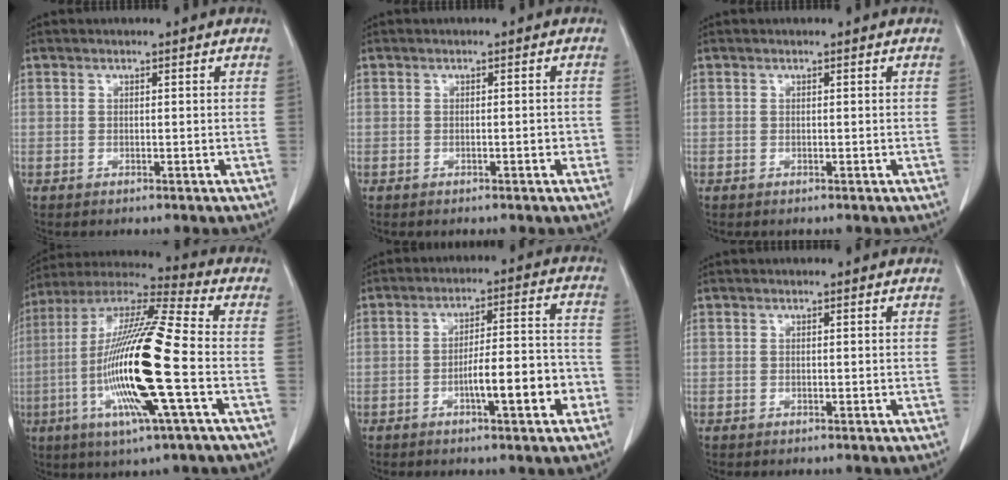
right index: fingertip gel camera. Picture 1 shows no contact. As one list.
[{"total": 1.2, "force": [-0.3, 0.5, 1.1], "torque": [-0.012, 0.004, 0.000]}, {"total": 0.0}, {"total": 19.8, "force": [-4.3, 0.8, 19.3], "torque": [-0.395, -0.012, -0.087]}, {"total": 9.9, "force": [-3.6, 1.6, 9.0], "torque": [-0.136, 0.021, -0.048]}, {"total": 0.0}]